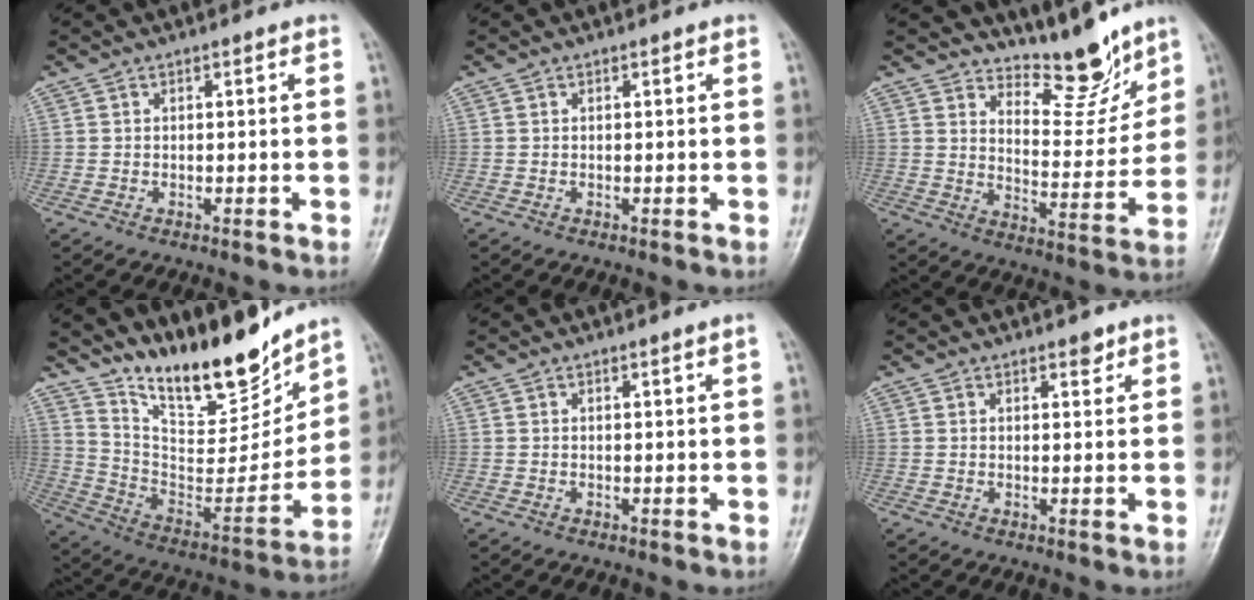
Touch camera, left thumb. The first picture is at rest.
{"total": 0.0}
{"total": 10.4, "force": [9.2, 3.2, 3.8], "torque": [-0.017, -0.076, 0.153]}
{"total": 19.9, "force": [16.6, 5.5, 9.5], "torque": [-0.107, -0.113, 0.293]}
{"total": 1.0, "force": [0.6, -0.3, 0.7], "torque": [-0.016, -0.007, 0.012]}
{"total": 2.0, "force": [1.5, 0.8, 1.0], "torque": [-0.004, -0.009, 0.021]}